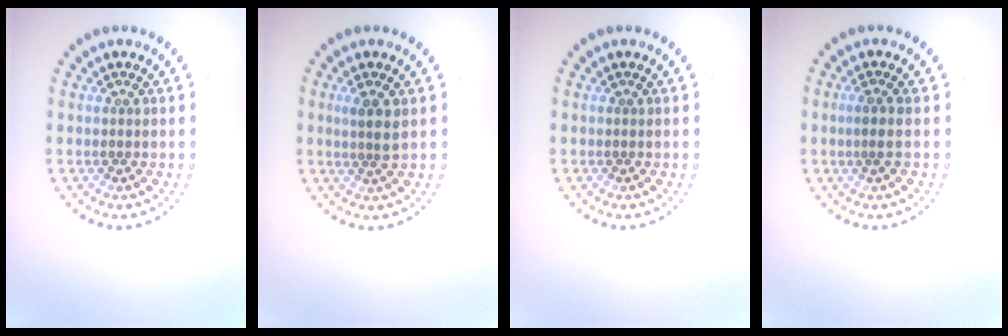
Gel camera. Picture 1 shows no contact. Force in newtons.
{"total": 2.0, "press": 1.7, "slide": 1.0}
{"total": 0.0}
{"total": 0.9, "press": 0.7, "slide": 0.6}